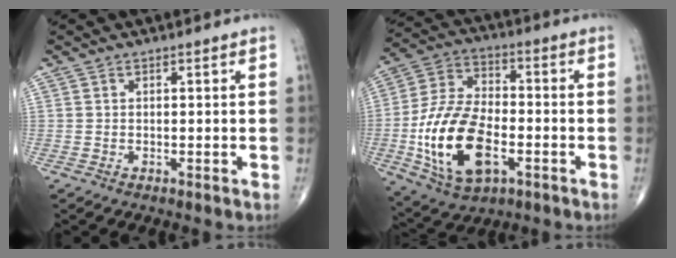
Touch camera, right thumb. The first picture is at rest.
{"total": 19.0, "force": [-5.0, 10.4, 15.1], "torque": [-0.282, 0.018, -0.087]}